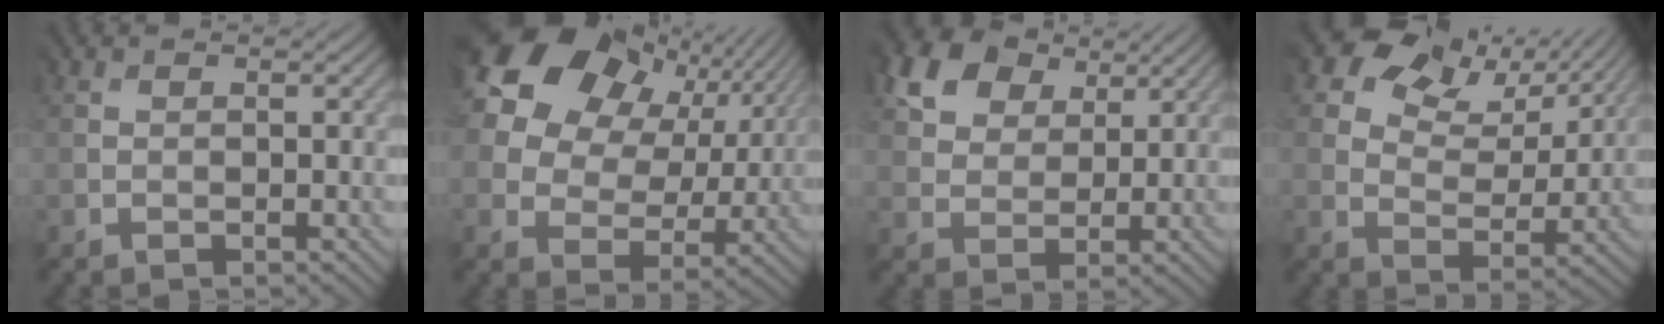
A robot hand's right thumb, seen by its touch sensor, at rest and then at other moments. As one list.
[{"total": 20.2, "force": [9.9, 14.5, 10.1], "torque": [-0.258, 0.073, 0.175]}, {"total": 9.2, "force": [6.1, 5.9, 3.5], "torque": [-0.106, 0.025, 0.103]}, {"total": 10.4, "force": [7.1, 6.0, 4.7], "torque": [-0.074, 0.006, 0.099]}]